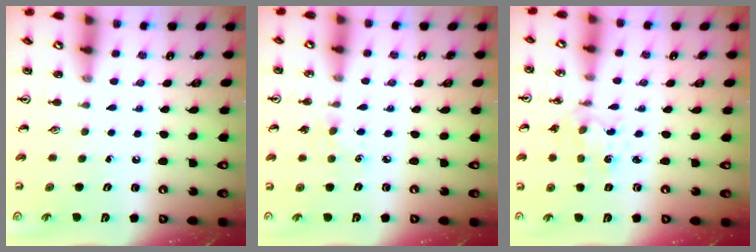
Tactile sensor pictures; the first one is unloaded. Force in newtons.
{"total": 5.2, "press": 5.2, "slide": 0.7}
{"total": 2.0, "press": 2.0, "slide": 0.3}